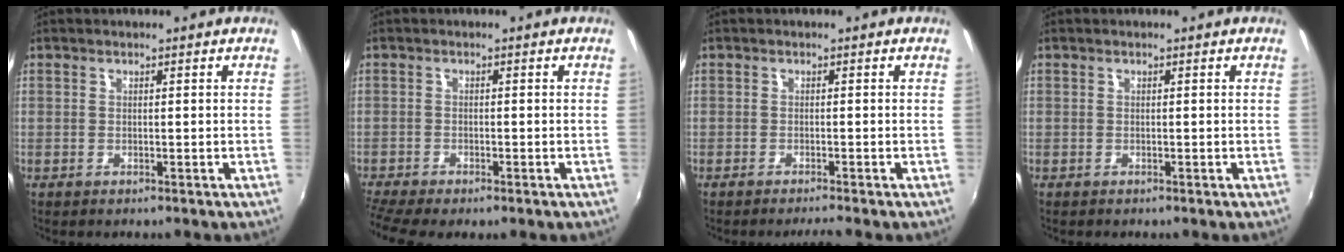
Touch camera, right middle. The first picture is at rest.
{"total": 5.6, "force": [-4.7, 0.7, 3.1], "torque": [-0.081, -0.031, -0.083]}
{"total": 1.9, "force": [-1.8, -0.3, 0.6], "torque": [-0.015, -0.011, -0.033]}
{"total": 0.0}